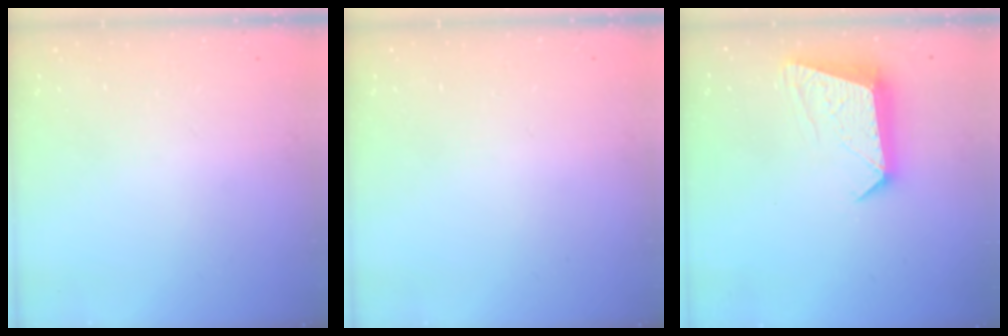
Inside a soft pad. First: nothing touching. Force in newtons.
{"total": 0.0}
{"total": 12.1, "press": 12.1, "slide": 1.0}